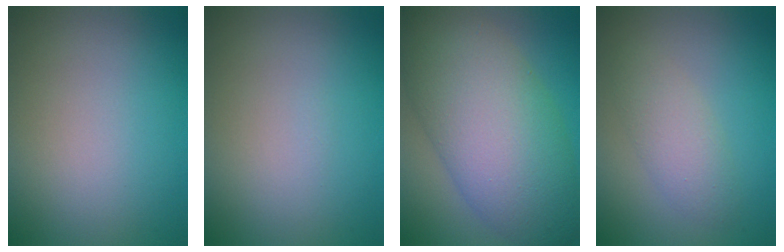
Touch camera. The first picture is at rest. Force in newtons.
{"total": 0.0}
{"total": 12.3, "press": 12.2, "slide": 0.4}
{"total": 2.7, "press": 2.7, "slide": 0.1}